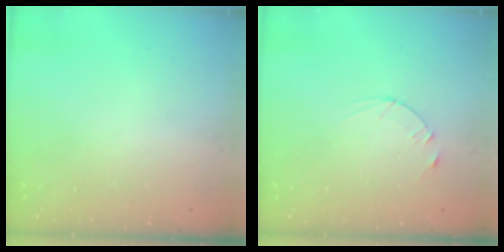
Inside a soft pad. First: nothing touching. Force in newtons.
{"total": 2.5, "press": 2.5, "slide": 0.3}